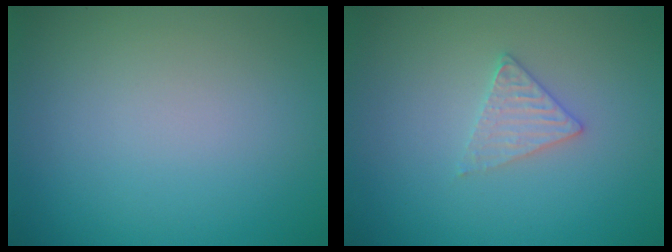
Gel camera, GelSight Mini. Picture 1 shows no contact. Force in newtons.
{"total": 1.8, "press": 1.8, "slide": 0.3}